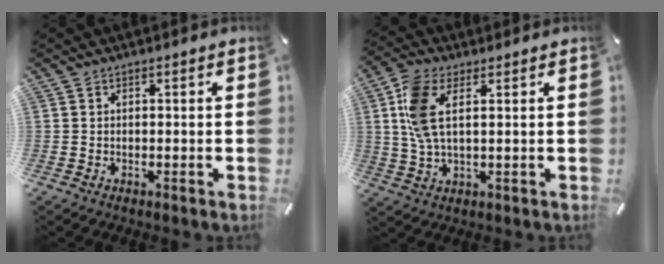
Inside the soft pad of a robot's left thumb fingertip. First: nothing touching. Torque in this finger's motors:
{"motor_torque": [0.99, 0.93, 0.96, -0.84, 0.14]}